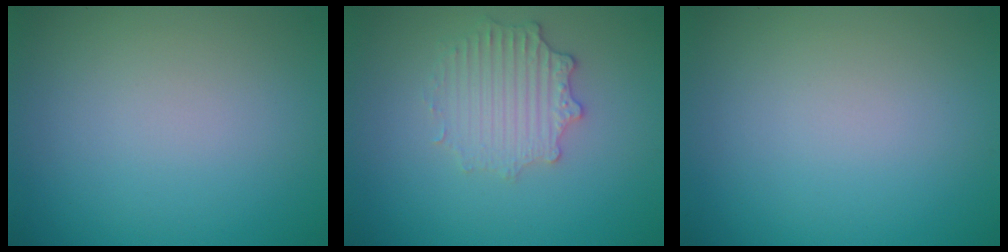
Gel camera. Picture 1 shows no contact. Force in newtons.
{"total": 2.6, "press": 2.5, "slide": 0.9}
{"total": 0.0}